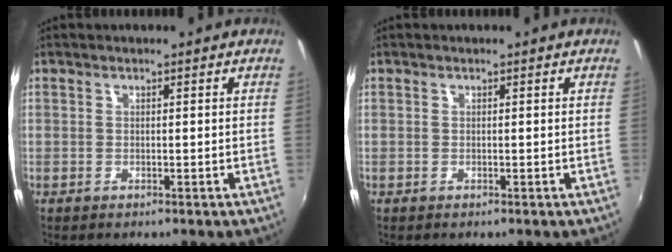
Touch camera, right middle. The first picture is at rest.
{"total": 0.0}